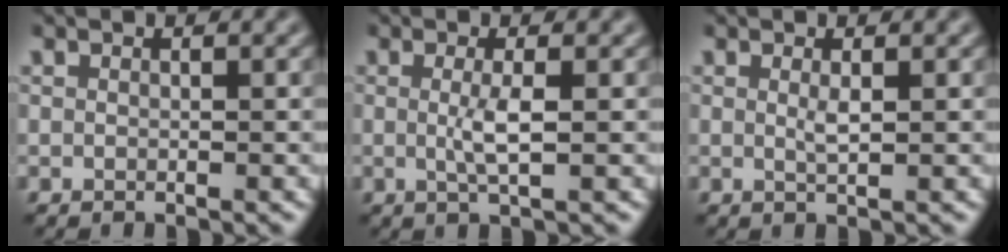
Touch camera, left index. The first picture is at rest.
{"total": 2.1, "force": [-0.6, 0.1, 2.0], "torque": [-0.039, 0.000, -0.005]}
{"total": 0.8, "force": [-0.3, 0.0, 0.8], "torque": [-0.013, 0.000, 0.001]}